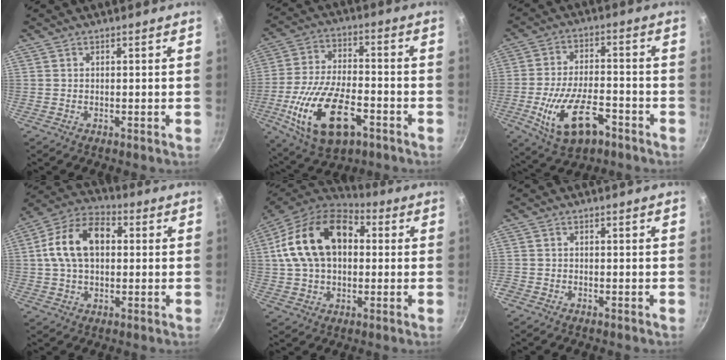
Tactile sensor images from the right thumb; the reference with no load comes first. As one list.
[{"total": 19.0, "force": [-7.2, 9.6, 14.7], "torque": [-0.276, 0.019, -0.125]}, {"total": 14.4, "force": [-6.1, 7.1, 10.9], "torque": [-0.193, 0.023, -0.102]}, {"total": 13.6, "force": [1.7, 8.8, 10.2], "torque": [-0.158, 0.027, 0.014]}, {"total": 19.4, "force": [3.0, 13.0, 14.1], "torque": [-0.227, 0.030, 0.037]}, {"total": 1.0, "force": [-0.8, 0.6, 0.2], "torque": [-0.010, 0.003, -0.020]}]